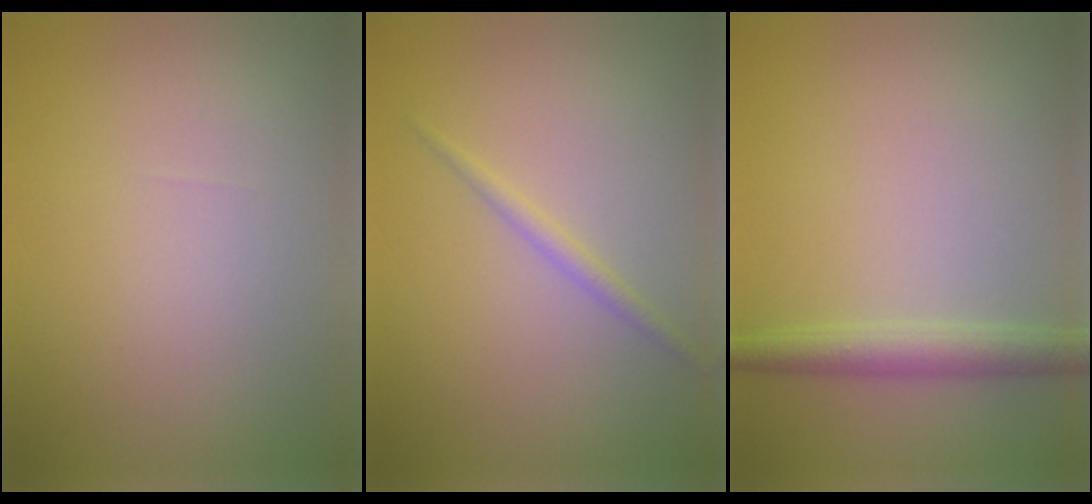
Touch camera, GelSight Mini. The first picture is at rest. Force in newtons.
{"total": 1.2, "press": 1.2, "slide": 0.0}
{"total": 2.8, "press": 2.8, "slide": 0.1}